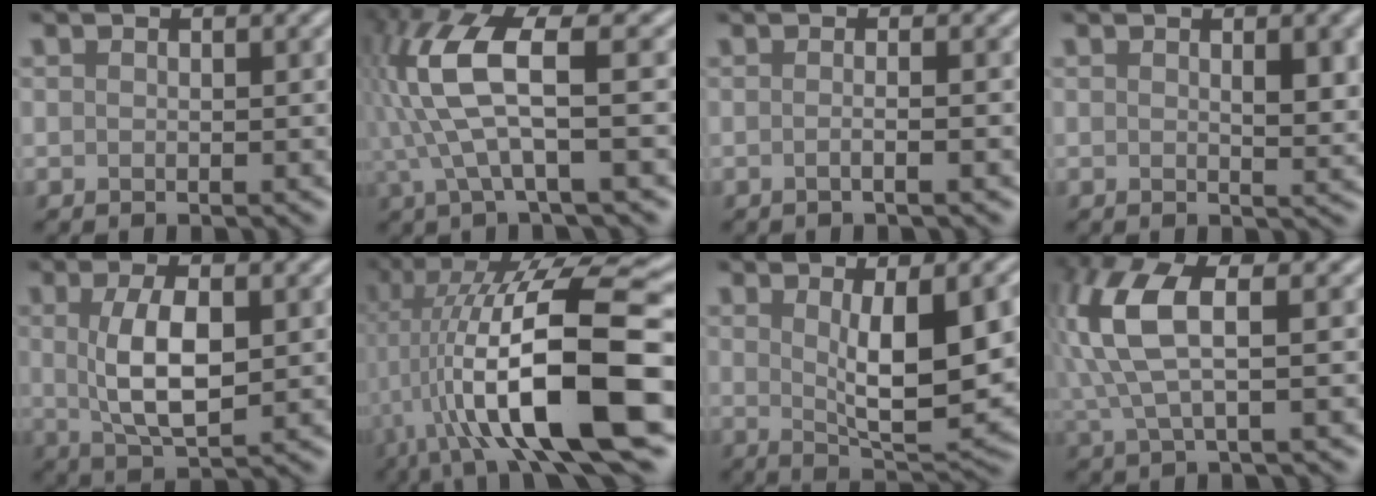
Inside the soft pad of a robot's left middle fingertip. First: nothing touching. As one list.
[{"total": 8.3, "force": [1.1, 2.2, 8.0], "torque": [-0.183, 0.019, 0.025]}, {"total": 2.4, "force": [0.1, 1.2, 2.1], "torque": [-0.003, 0.001, -0.020]}, {"total": 3.3, "force": [0.8, 0.8, 3.1], "torque": [-0.038, 0.004, 0.019]}, {"total": 5.2, "force": [0.5, 1.8, 4.9], "torque": [-0.096, 0.004, 0.019]}, {"total": 15.2, "force": [-1.9, 3.9, 14.6], "torque": [-0.236, 0.021, -0.023]}, {"total": 8.7, "force": [1.2, 2.5, 8.2], "torque": [-0.120, -0.003, 0.031]}, {"total": 6.7, "force": [1.6, 2.3, 6.0], "torque": [-0.151, 0.019, 0.035]}]